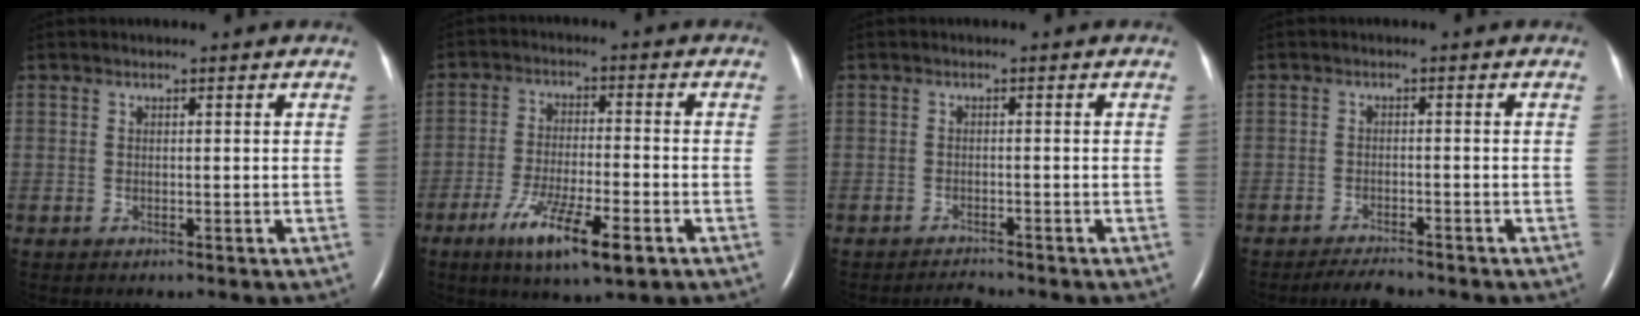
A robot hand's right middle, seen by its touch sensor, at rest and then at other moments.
{"total": 10.9, "force": [-5.7, 1.8, 9.1], "torque": [-0.170, -0.023, -0.093]}
{"total": 1.5, "force": [-1.5, 0.0, 0.0], "torque": [-0.005, -0.010, -0.023]}
{"total": 3.2, "force": [-3.0, 0.4, 1.0], "torque": [-0.025, -0.011, -0.050]}